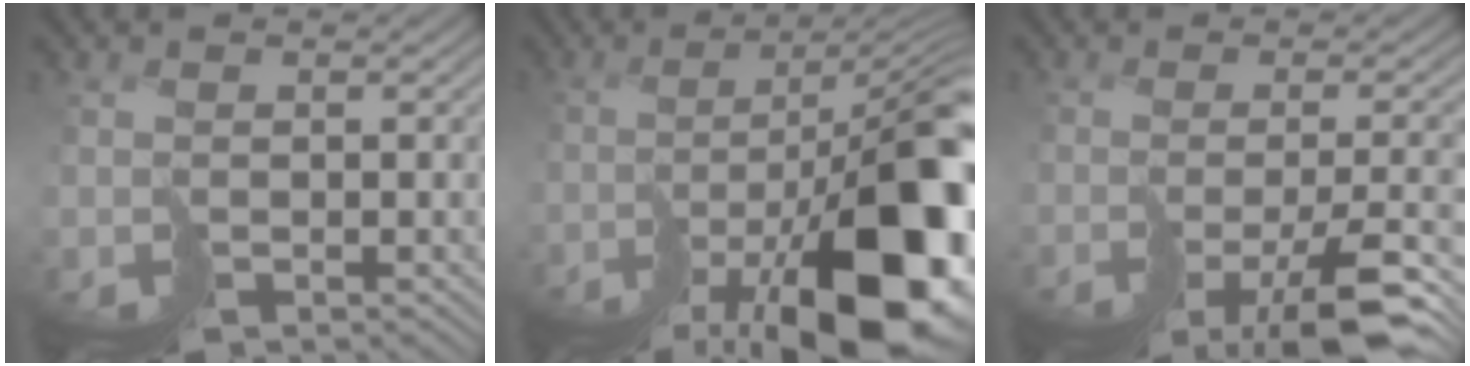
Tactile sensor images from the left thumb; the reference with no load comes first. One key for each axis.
{"total": 19.7, "fx": -9.3, "fy": 6.3, "fz": 16.2, "tx": -0.214, "ty": -0.032, "tz": -0.129}
{"total": 8.1, "fx": -4.6, "fy": 1.5, "fz": 6.5, "tx": -0.094, "ty": -0.015, "tz": -0.064}